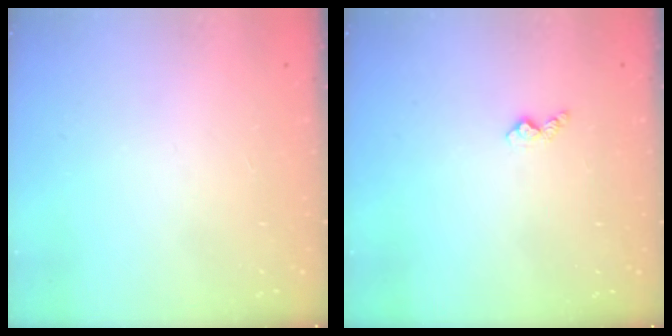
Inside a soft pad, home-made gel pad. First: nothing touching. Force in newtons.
{"total": 3.6, "press": 3.6, "slide": 0.5}